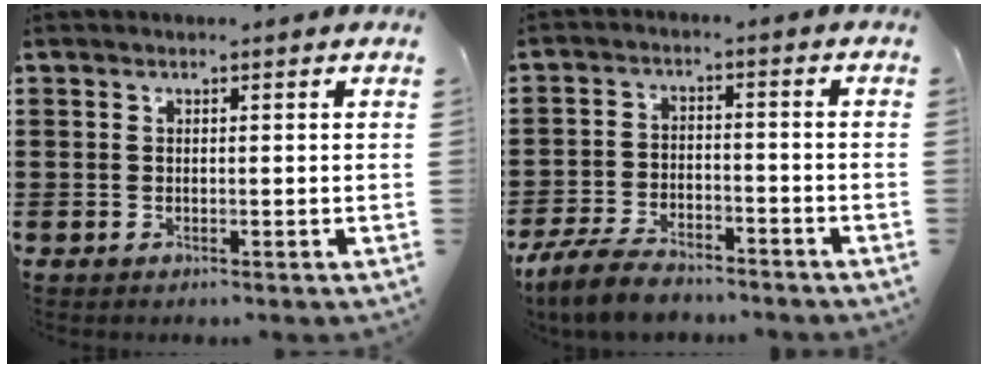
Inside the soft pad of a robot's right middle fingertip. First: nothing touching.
{"total": 6.4, "force": [-5.6, 1.6, 2.5], "torque": [-0.057, 0.007, -0.111]}